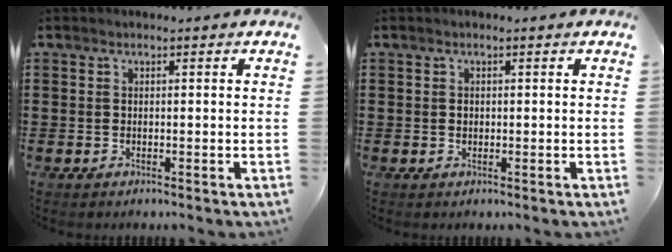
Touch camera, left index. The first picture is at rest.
{"total": 0.7, "force": [0.1, 0.6, 0.3], "torque": [-0.009, 0.002, 0.001]}